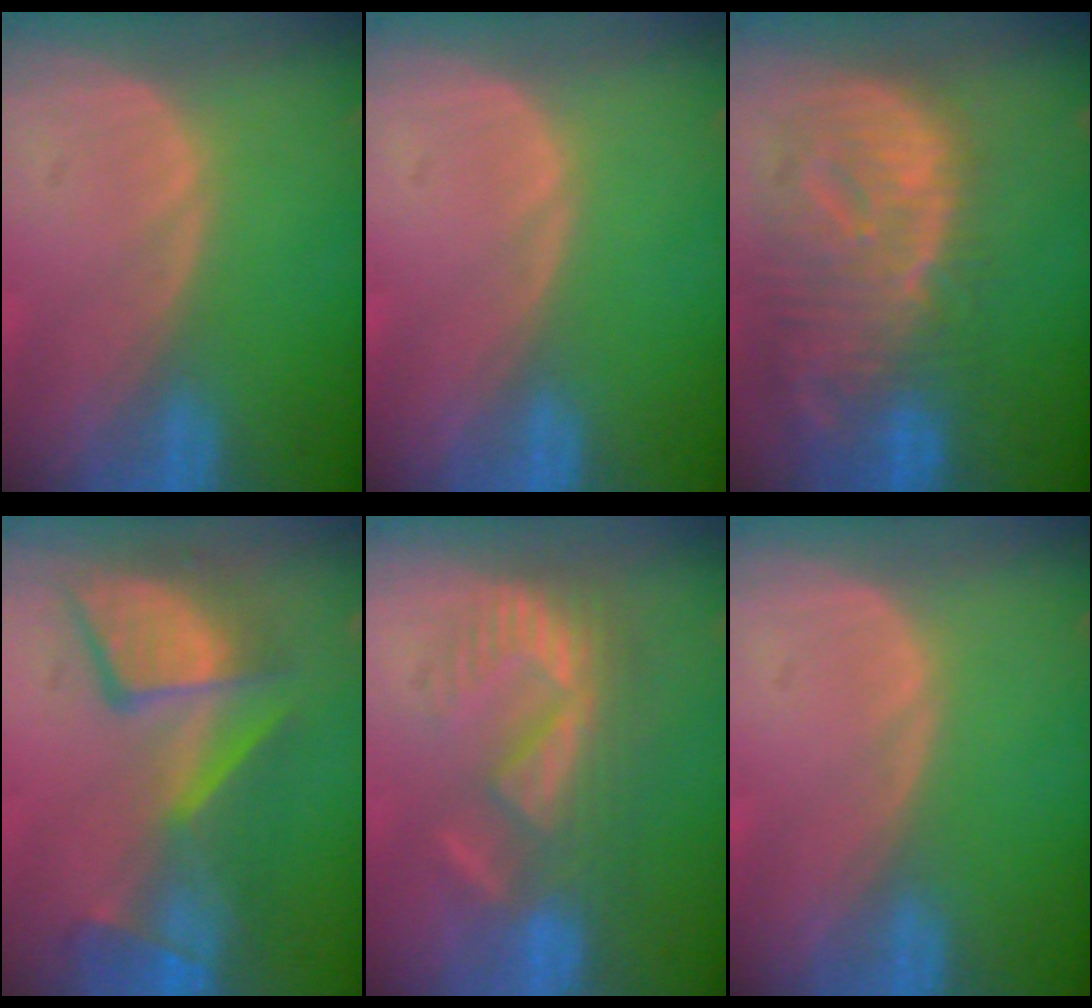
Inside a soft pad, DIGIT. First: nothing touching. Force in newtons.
{"total": 0.0}
{"total": 12.4, "press": 10.7, "slide": 6.3}
{"total": 10.2, "press": 9.8, "slide": 2.9}
{"total": 9.1, "press": 8.1, "slide": 4.1}
{"total": 0.0}